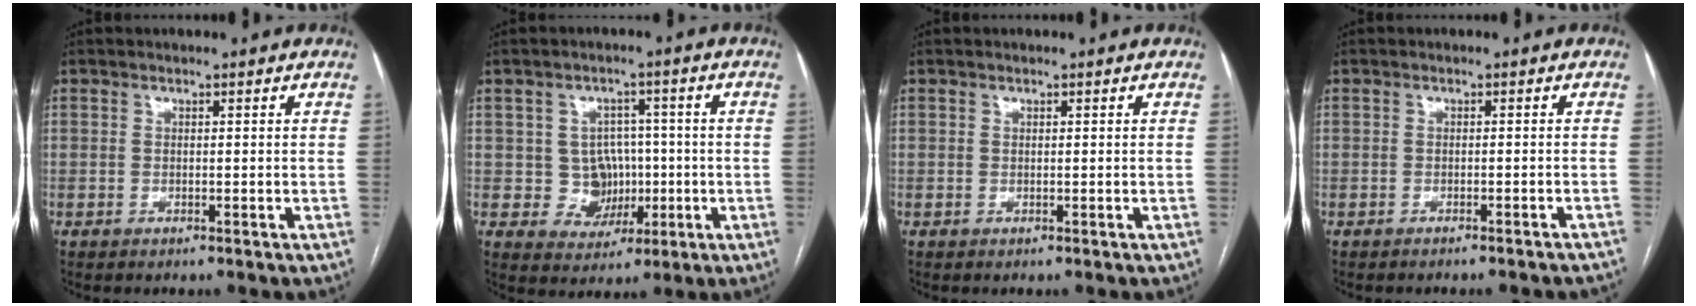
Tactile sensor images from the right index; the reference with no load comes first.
{"total": 6.0, "force": [-0.4, 5.6, 2.0], "torque": [-0.024, 0.017, 0.004]}
{"total": 0.0}
{"total": 5.8, "force": [-5.5, 0.8, 1.6], "torque": [-0.010, 0.001, -0.060]}